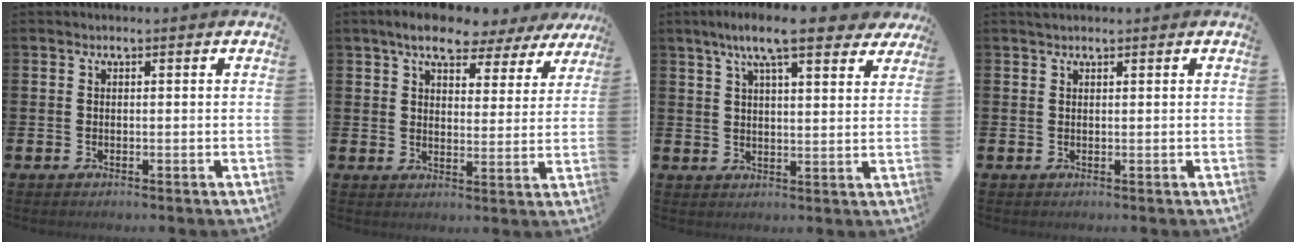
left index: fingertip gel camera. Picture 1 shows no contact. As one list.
[{"total": 7.0, "force": [6.2, 2.2, 2.3], "torque": [-0.049, -0.033, 0.105]}, {"total": 9.3, "force": [7.6, 1.8, 5.0], "torque": [-0.095, -0.023, 0.134]}, {"total": 1.0, "force": [0.9, 0.2, 0.1], "torque": [0.011, -0.002, 0.014]}]